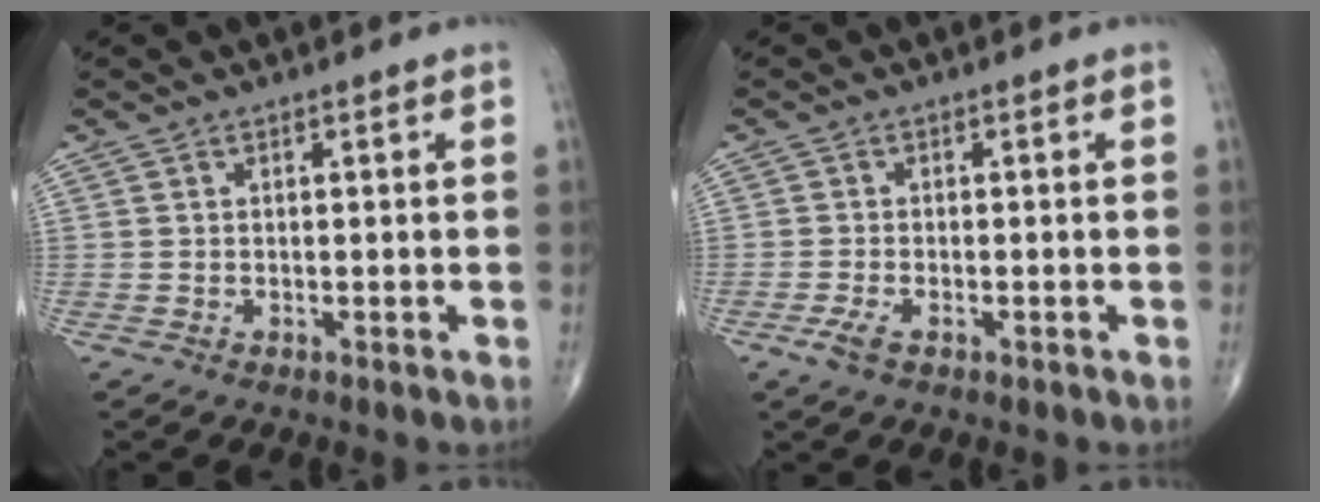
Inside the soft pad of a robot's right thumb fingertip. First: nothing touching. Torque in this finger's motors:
{"motor_torque": [0.92, 0.69, -0.06, -0.21, -0.01]}